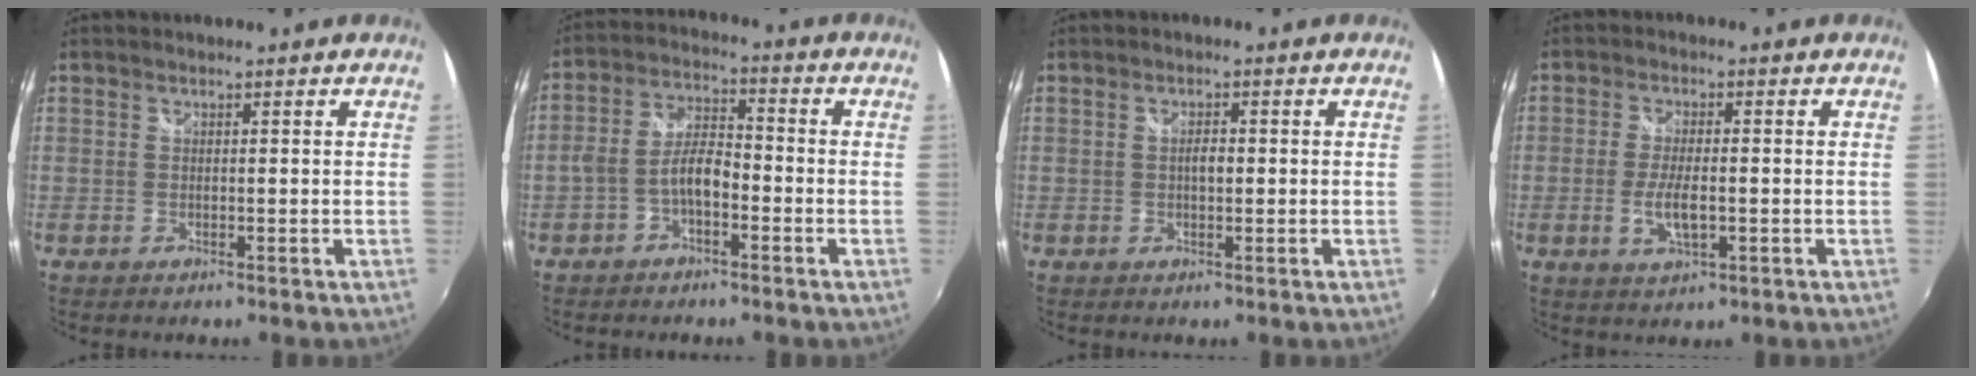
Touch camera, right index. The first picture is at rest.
{"total": 5.4, "force": [-2.5, 2.4, 4.1], "torque": [-0.086, 0.016, -0.045]}
{"total": 1.9, "force": [0.0, 0.9, 1.7], "torque": [-0.028, 0.002, -0.002]}
{"total": 5.4, "force": [-1.3, 1.8, 4.9], "torque": [-0.101, -0.008, -0.022]}